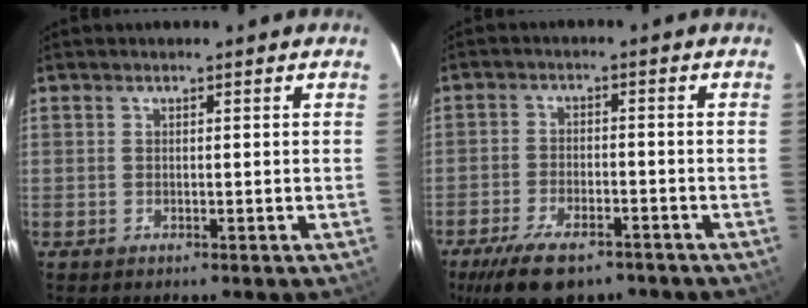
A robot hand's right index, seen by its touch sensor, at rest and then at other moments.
{"total": 10.4, "force": [-7.6, 3.9, 5.8], "torque": [-0.105, -0.011, -0.125]}